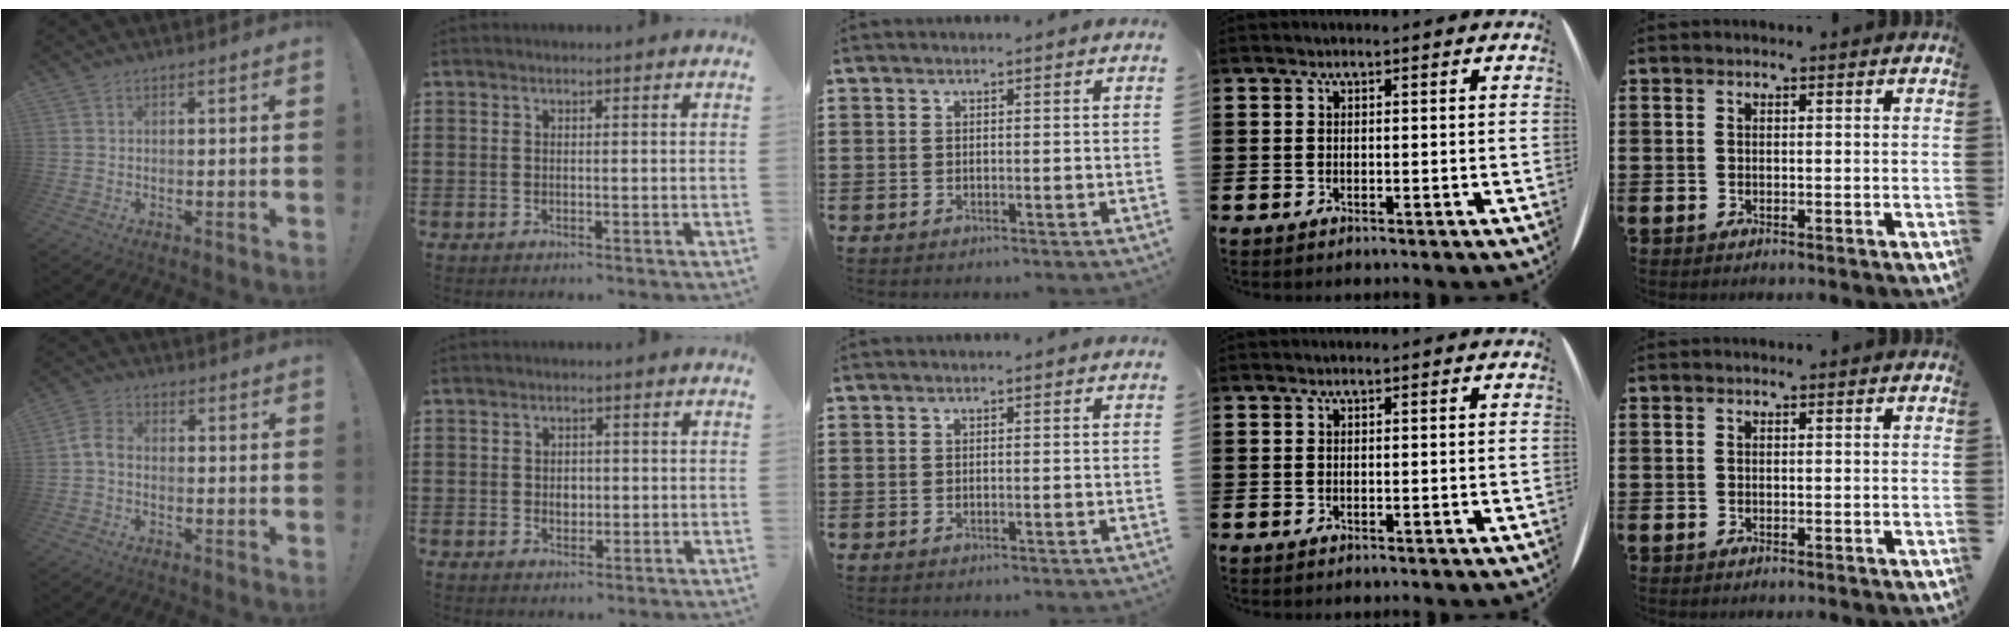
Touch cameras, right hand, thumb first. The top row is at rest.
{"thumb": {"total": 4.7, "force": [-1.1, 3.0, 3.4], "torque": [-0.063, 0.015, -0.018]}, "index": {"total": 1.8, "force": [0.0, 1.2, 1.3], "torque": [-0.020, 0.000, -0.002]}}